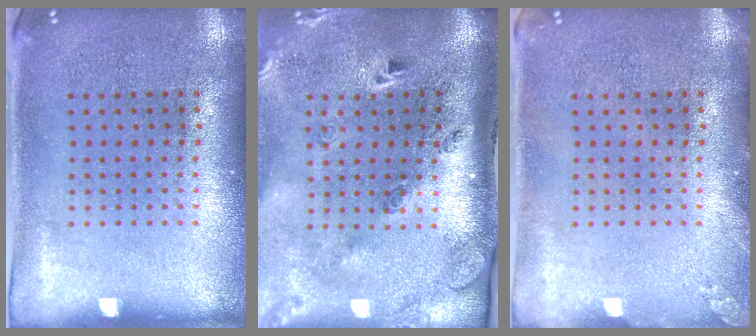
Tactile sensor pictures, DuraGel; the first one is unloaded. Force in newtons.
{"total": 3.0, "press": 1.9, "slide": 2.2}
{"total": 0.9, "press": 0.9, "slide": 0.1}